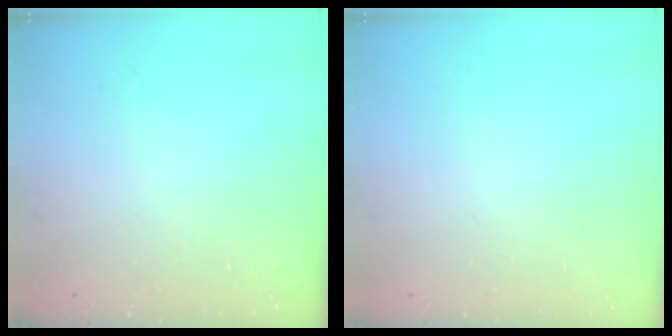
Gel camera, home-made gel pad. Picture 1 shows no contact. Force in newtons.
{"total": 0.0}